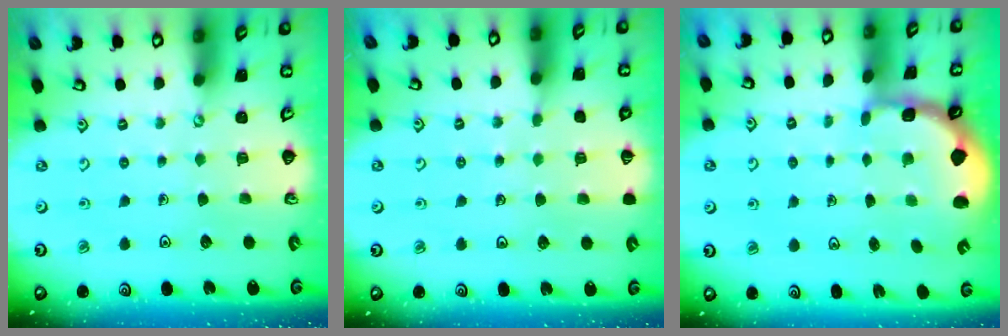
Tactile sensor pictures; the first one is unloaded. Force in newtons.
{"total": 3.3, "press": 3.3, "slide": 0.5}
{"total": 1.8, "press": 1.7, "slide": 0.5}